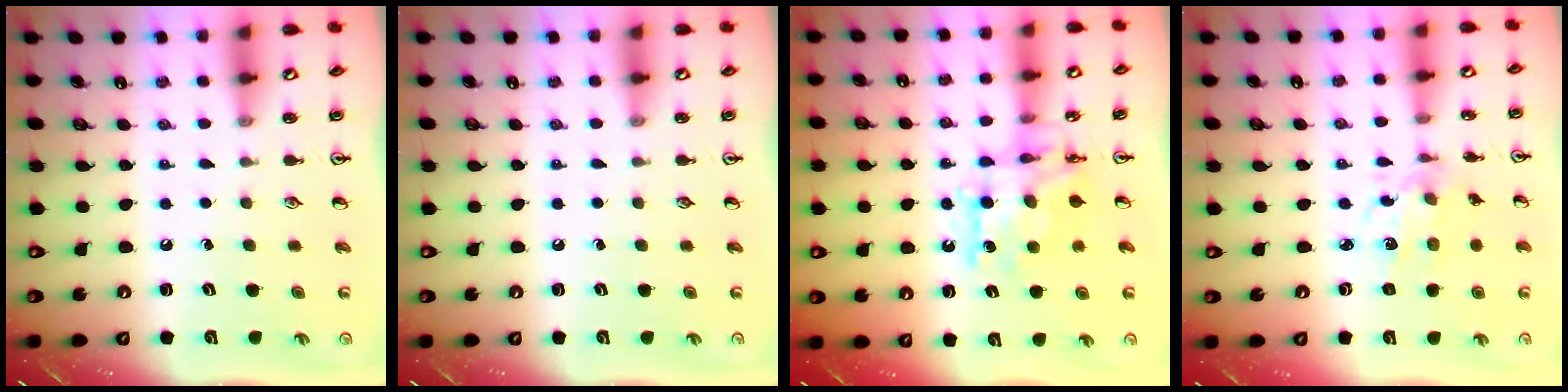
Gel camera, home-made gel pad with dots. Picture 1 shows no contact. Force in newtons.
{"total": 0.0}
{"total": 9.5, "press": 9.5, "slide": 0.9}
{"total": 5.5, "press": 5.2, "slide": 1.7}